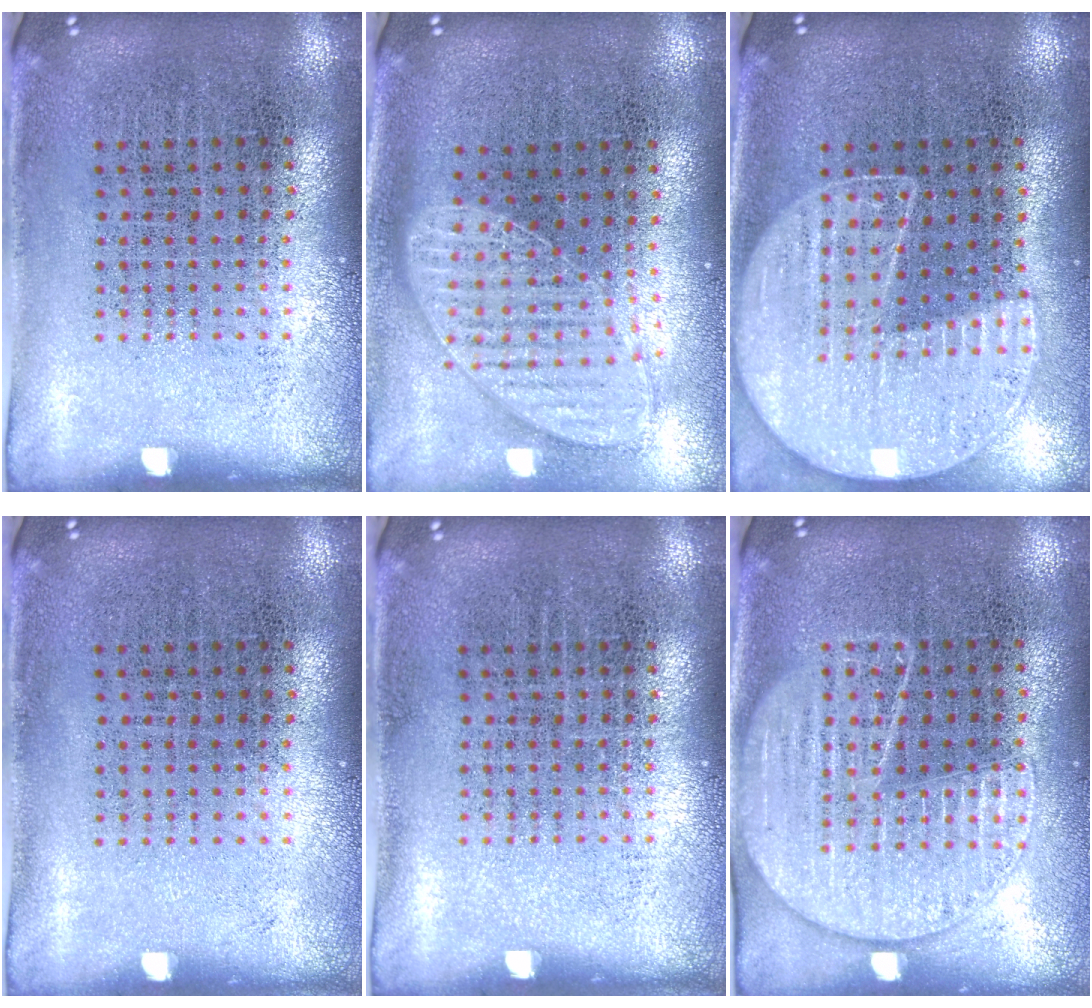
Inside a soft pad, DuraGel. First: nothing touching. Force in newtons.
{"total": 1.4, "press": 1.2, "slide": 0.7}
{"total": 1.3, "press": 1.3, "slide": 0.2}
{"total": 0.0}
{"total": 0.0}
{"total": 1.6, "press": 1.5, "slide": 0.5}